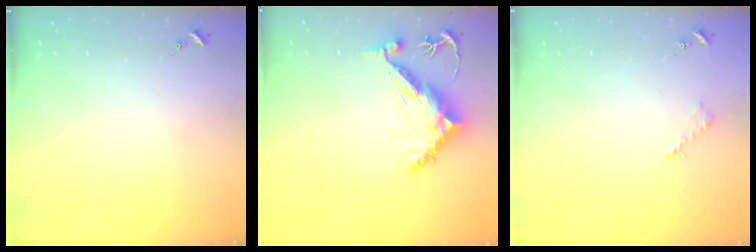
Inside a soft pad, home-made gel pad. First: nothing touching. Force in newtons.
{"total": 11.7, "press": 11.7, "slide": 0.9}
{"total": 2.6, "press": 2.5, "slide": 0.3}